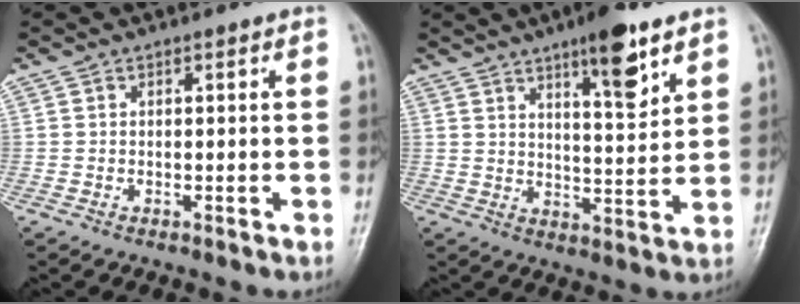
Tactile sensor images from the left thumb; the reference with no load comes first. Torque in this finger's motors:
{"motor_torque": [2.04, 1.14, 1.21, -1.42, 0.07]}